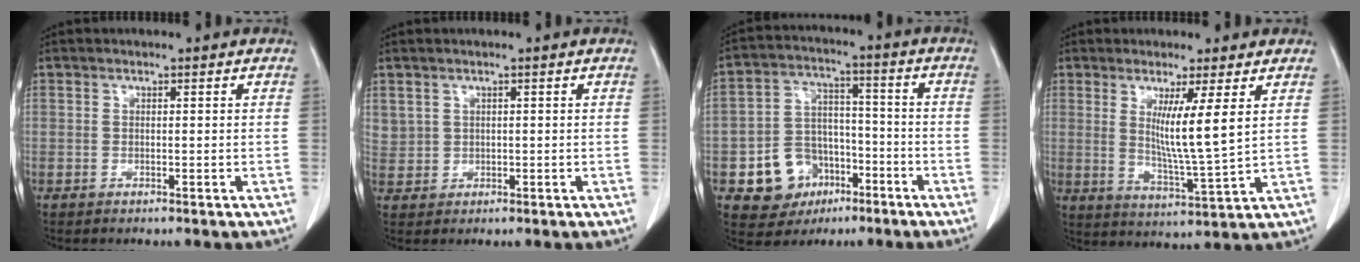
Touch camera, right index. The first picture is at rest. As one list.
[{"total": 2.7, "force": [1.3, 2.3, 0.5], "torque": [-0.004, 0.007, 0.033]}, {"total": 10.5, "force": [-4.6, 8.7, 3.5], "torque": [-0.061, 0.026, -0.067]}, {"total": 8.1, "force": [2.6, -0.9, 7.6], "torque": [-0.132, -0.029, 0.050]}]